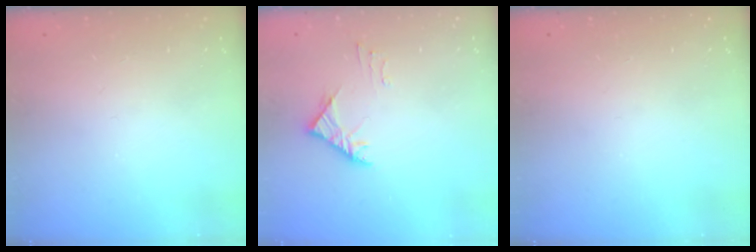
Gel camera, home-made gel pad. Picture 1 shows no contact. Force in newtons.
{"total": 3.3, "press": 3.2, "slide": 0.8}
{"total": 0.0}